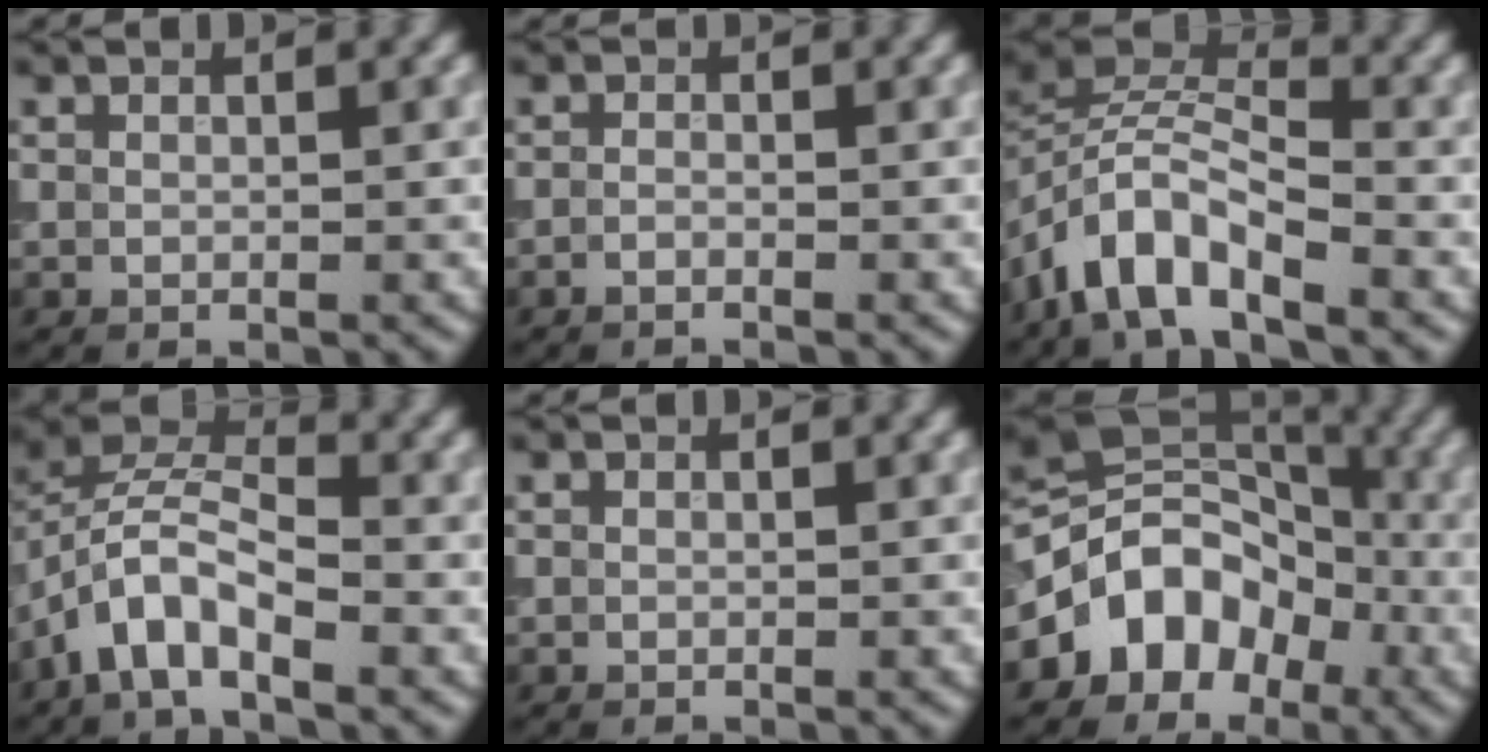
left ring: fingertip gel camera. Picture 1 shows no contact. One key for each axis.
{"total": 0.7, "fx": -0.6, "fy": 0.1, "fz": 0.4, "tx": -0.008, "ty": 0.000, "tz": -0.013}
{"total": 6.3, "fx": -3.8, "fy": 2.7, "fz": 4.3, "tx": -0.068, "ty": 0.005, "tz": -0.080}
{"total": 5.9, "fx": -3.2, "fy": 2.6, "fz": 4.2, "tx": -0.075, "ty": 0.011, "tz": -0.070}
{"total": 0.0}
{"total": 8.1, "fx": -3.2, "fy": 6.3, "fz": 4.1, "tx": -0.043, "ty": 0.016, "tz": -0.071}